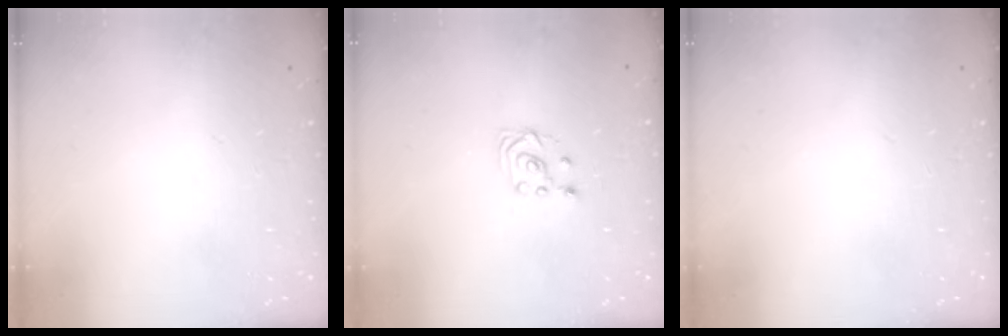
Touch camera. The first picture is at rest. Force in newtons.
{"total": 2.7, "press": 2.4, "slide": 1.3}
{"total": 0.0}